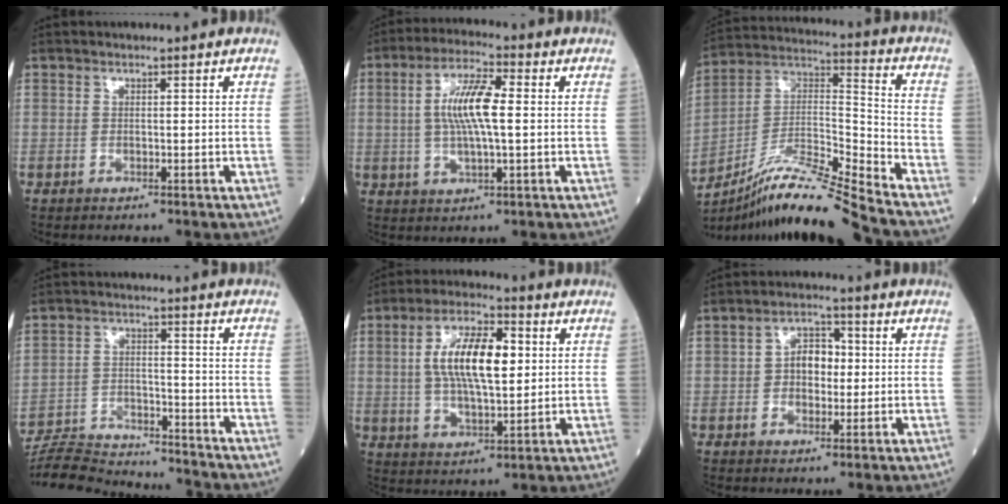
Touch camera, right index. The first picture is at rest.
{"total": 9.2, "force": [0.8, 1.7, 9.0], "torque": [-0.178, 0.010, 0.013]}
{"total": 16.9, "force": [-14.6, -1.6, 8.4], "torque": [-0.159, 0.013, -0.263]}
{"total": 14.3, "force": [-14.0, 1.0, 2.7], "torque": [-0.051, 0.005, -0.223]}
{"total": 12.1, "force": [1.9, 4.0, 11.2], "torque": [-0.213, 0.014, 0.034]}
{"total": 5.2, "force": [0.2, 3.3, 4.1], "torque": [-0.069, 0.017, 0.002]}